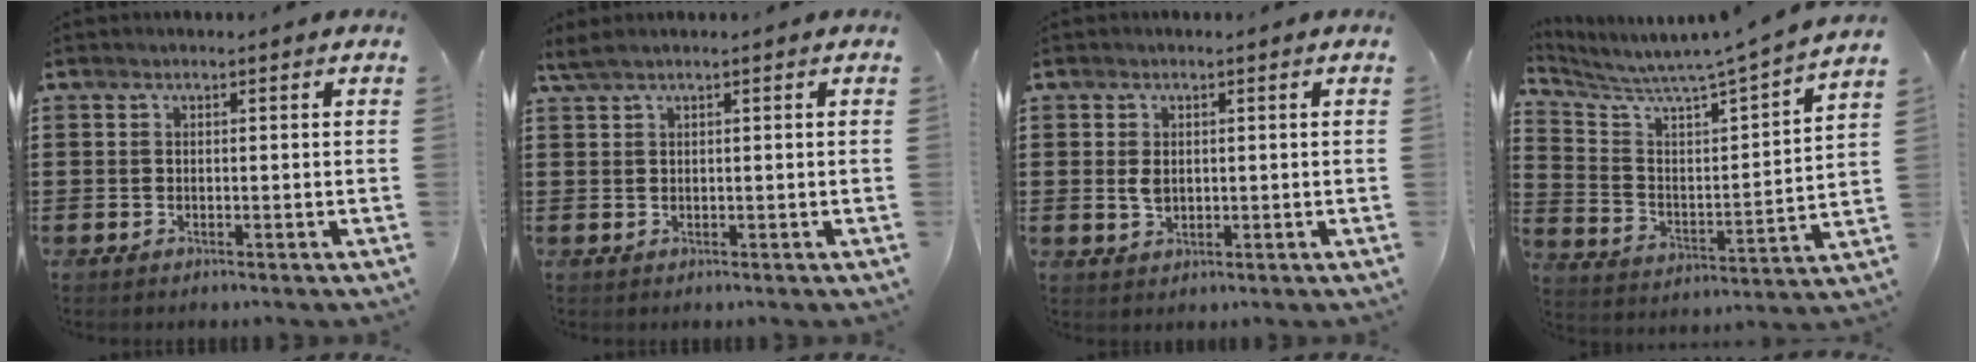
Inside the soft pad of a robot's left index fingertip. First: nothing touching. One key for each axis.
{"total": 1.1, "fx": 0.6, "fy": 0.0, "fz": 1.0, "tx": -0.020, "ty": -0.001, "tz": 0.011}
{"total": 2.1, "fx": 0.2, "fy": 1.4, "fz": 1.5, "tx": -0.041, "ty": 0.002, "tz": 0.001}
{"total": 5.2, "fx": 4.9, "fy": -1.0, "fz": 1.4, "tx": -0.054, "ty": -0.060, "tz": 0.071}